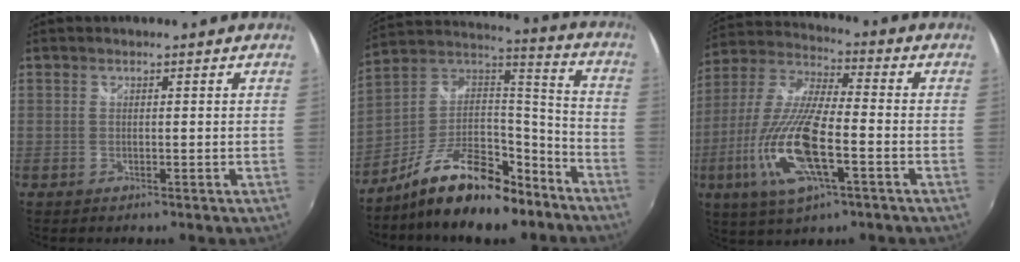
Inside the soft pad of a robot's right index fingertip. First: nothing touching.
{"total": 19.5, "force": [-12.8, 8.5, 12.0], "torque": [-0.214, 0.029, -0.208]}
{"total": 17.7, "force": [-6.2, 4.9, 15.9], "torque": [-0.335, -0.020, -0.122]}